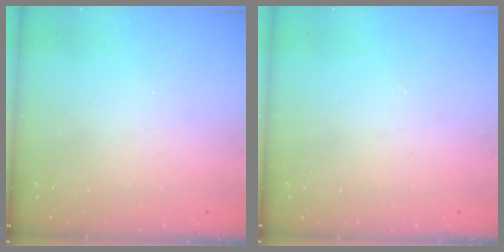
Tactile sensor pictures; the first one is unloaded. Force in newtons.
{"total": 0.0}